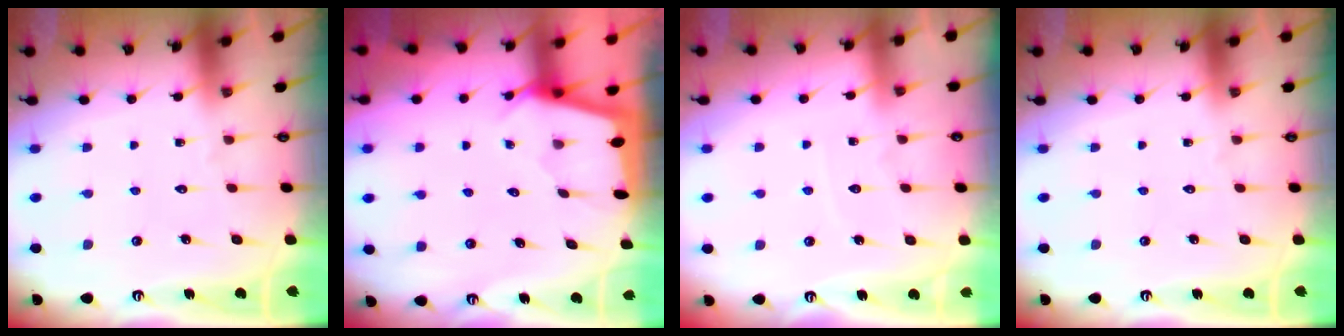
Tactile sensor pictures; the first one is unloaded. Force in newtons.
{"total": 2.2, "press": 2.2, "slide": 0.3}
{"total": 3.4, "press": 3.4, "slide": 0.3}
{"total": 0.0}